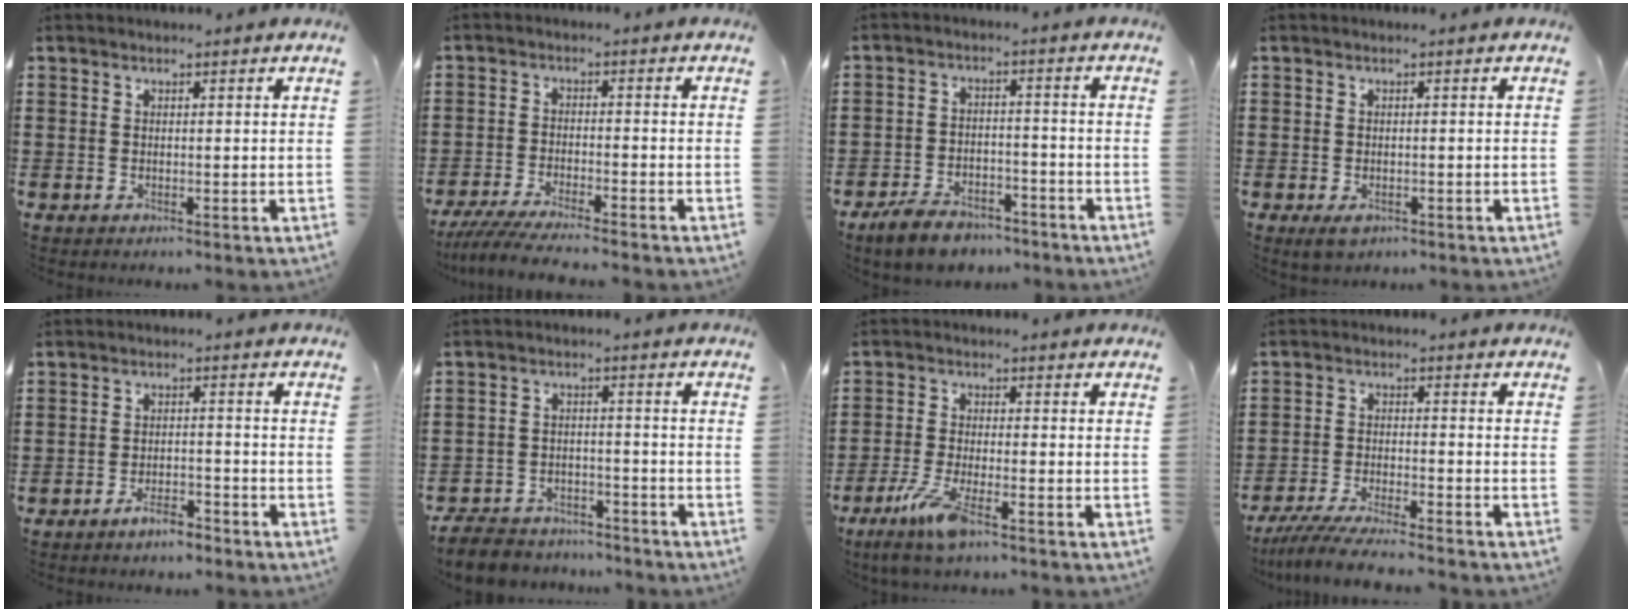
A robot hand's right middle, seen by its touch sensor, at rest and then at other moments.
{"total": 4.6, "force": [-4.2, 0.0, 1.7], "torque": [-0.042, -0.013, -0.086]}
{"total": 5.2, "force": [-4.7, 1.6, 1.6], "torque": [-0.039, 0.008, -0.096]}
{"total": 1.0, "force": [-0.7, 0.5, 0.5], "torque": [-0.019, -0.006, -0.016]}
{"total": 3.4, "force": [-2.9, 0.8, 1.6], "torque": [-0.028, 0.009, -0.056]}
{"total": 5.5, "force": [-5.3, 1.3, 0.7], "torque": [-0.020, 0.008, -0.107]}
{"total": 6.6, "force": [-4.2, 1.2, 4.9], "torque": [-0.109, -0.016, -0.079]}
{"total": 5.4, "force": [-5.0, 0.0, 2.0], "torque": [-0.053, -0.016, -0.101]}